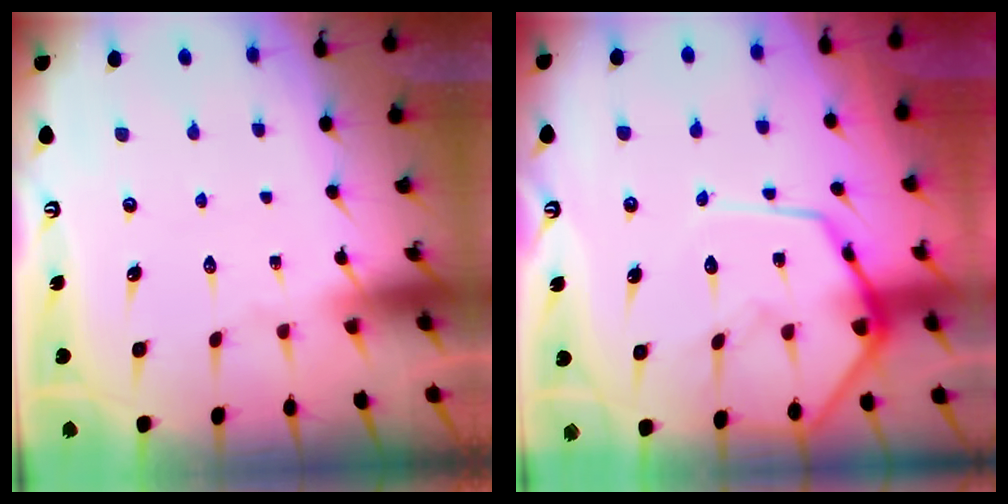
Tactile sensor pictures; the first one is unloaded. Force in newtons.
{"total": 12.9, "press": 12.9, "slide": 1.2}